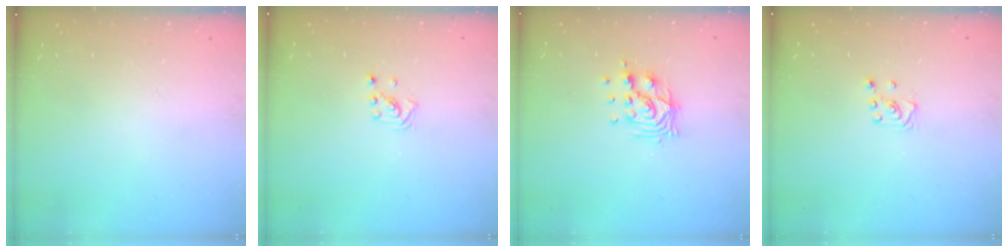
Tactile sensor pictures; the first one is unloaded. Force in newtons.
{"total": 1.9, "press": 1.9, "slide": 0.1}
{"total": 10.3, "press": 10.3, "slide": 0.9}
{"total": 3.0, "press": 2.9, "slide": 0.3}